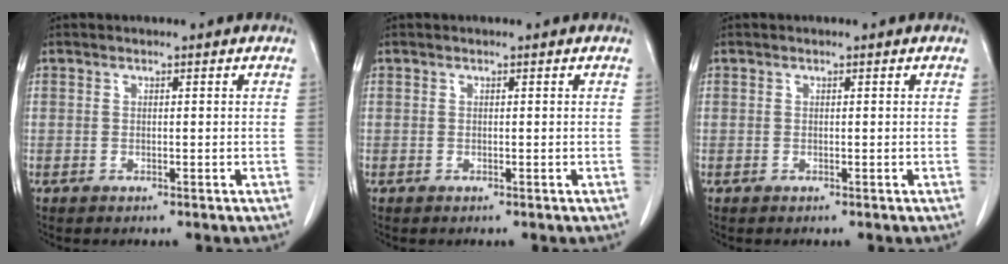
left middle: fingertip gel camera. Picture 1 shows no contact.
{"total": 0.0}
{"total": 0.0}